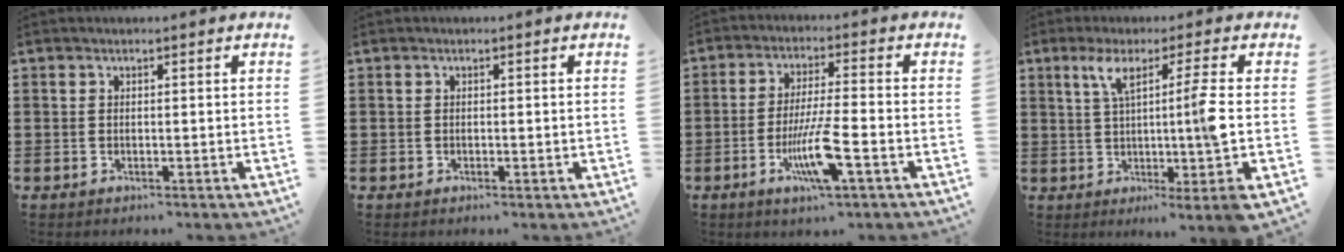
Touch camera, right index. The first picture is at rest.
{"total": 0.0}
{"total": 8.7, "force": [-3.6, 1.0, 7.8], "torque": [-0.158, -0.015, -0.069]}
{"total": 10.1, "force": [1.4, -0.8, 10.0], "torque": [-0.180, -0.001, 0.009]}